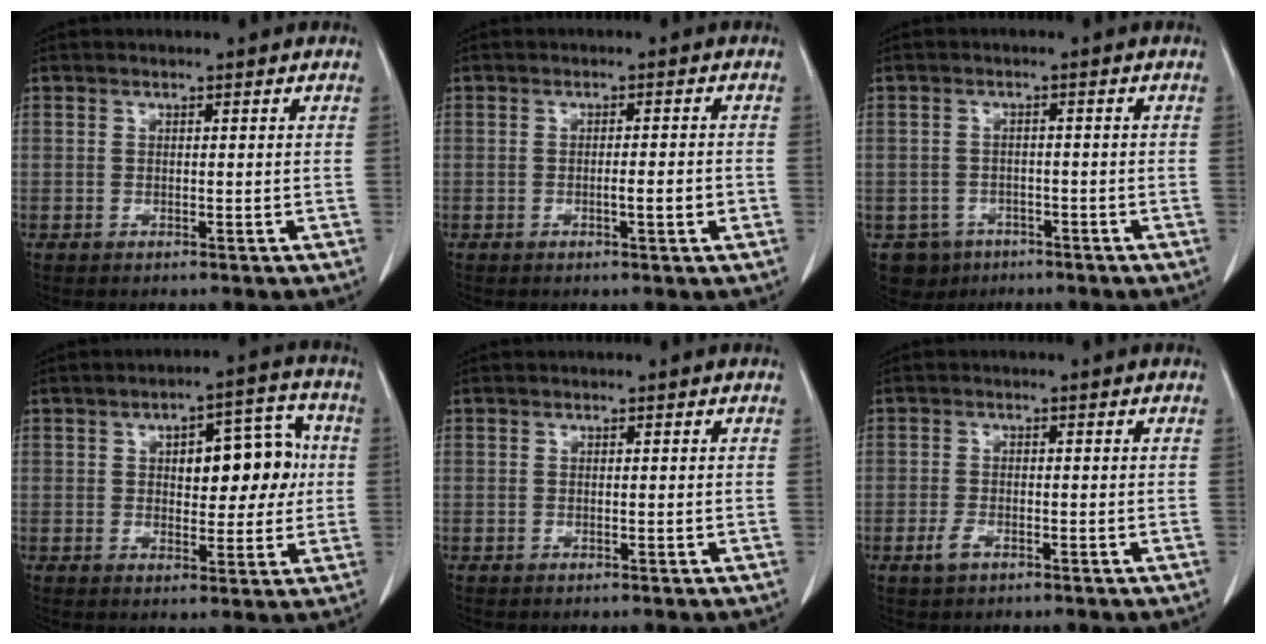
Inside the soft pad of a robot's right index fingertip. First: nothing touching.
{"total": 2.8, "force": [-0.8, 0.1, 2.6], "torque": [-0.043, -0.002, -0.013]}
{"total": 4.9, "force": [-2.9, 3.9, 0.4], "torque": [-0.002, 0.007, -0.041]}
{"total": 9.9, "force": [1.4, 4.3, 8.8], "torque": [-0.111, 0.033, 0.025]}
{"total": 0.0}
{"total": 2.2, "force": [-1.2, 1.0, 1.5], "torque": [-0.035, 0.000, -0.022]}